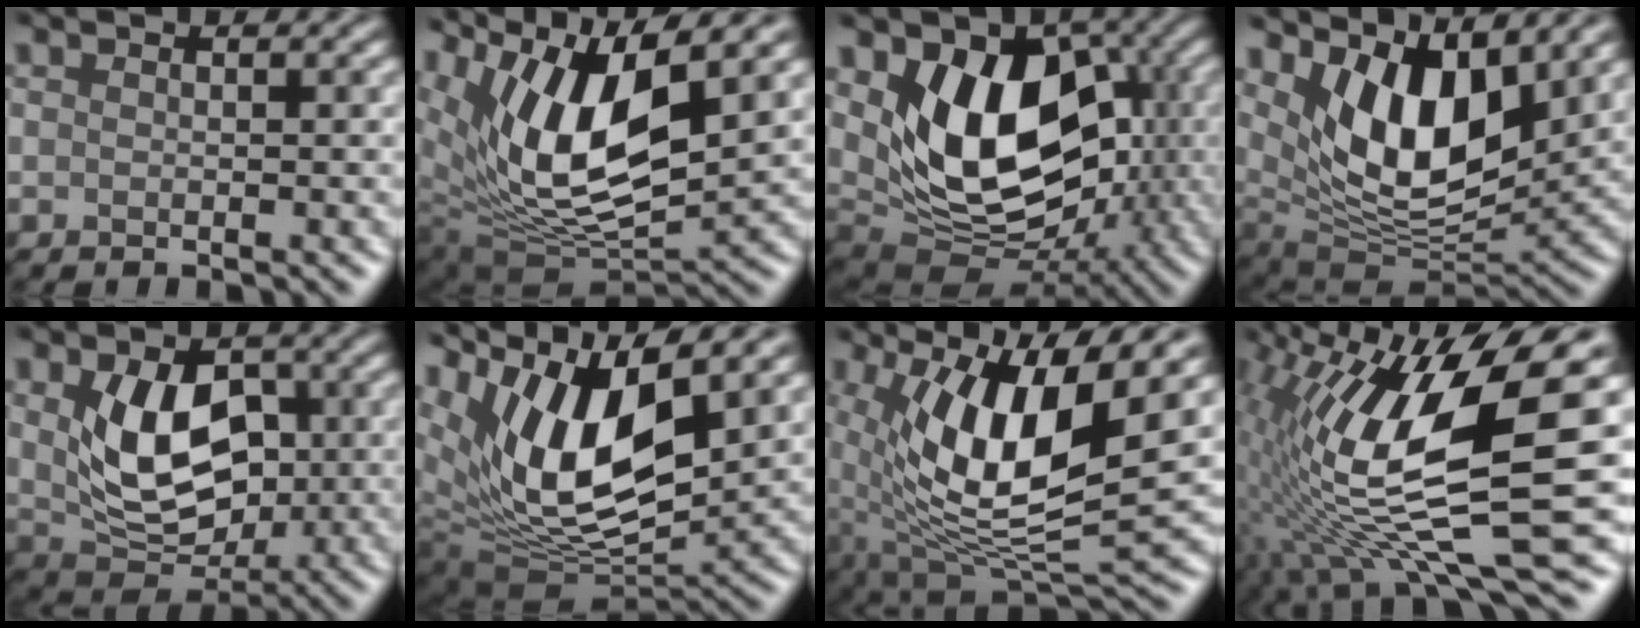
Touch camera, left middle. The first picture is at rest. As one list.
[{"total": 11.4, "force": [5.0, 4.5, 9.2], "torque": [-0.179, -0.008, 0.096]}, {"total": 10.5, "force": [1.8, 7.1, 7.5], "torque": [-0.118, -0.022, 0.033]}, {"total": 9.1, "force": [3.7, 4.3, 7.1], "torque": [-0.130, -0.023, 0.062]}, {"total": 7.6, "force": [0.9, 5.1, 5.5], "torque": [-0.110, -0.012, 0.023]}, {"total": 12.2, "force": [5.8, 5.3, 9.3], "torque": [-0.178, -0.002, 0.108]}, {"total": 11.6, "force": [2.4, 4.0, 10.7], "torque": [-0.210, -0.015, 0.040]}, {"total": 14.8, "force": [2.7, 4.5, 13.9], "torque": [-0.279, -0.006, 0.053]}]